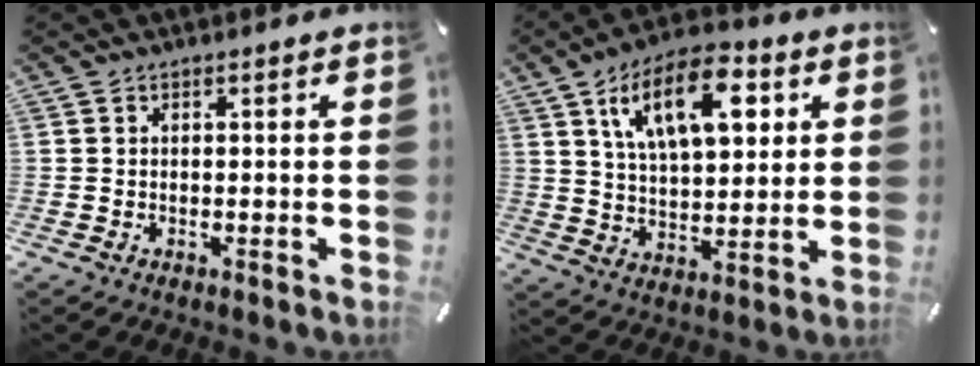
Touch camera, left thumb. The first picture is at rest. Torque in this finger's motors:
{"motor_torque": [0.65, 0.65, 1.41, -1.36, 0.25]}